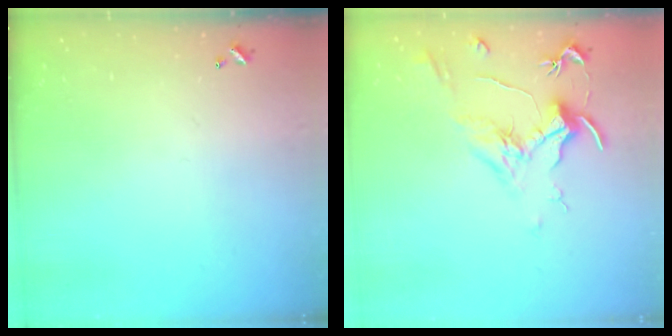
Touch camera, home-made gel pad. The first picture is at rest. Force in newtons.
{"total": 2.0, "press": 1.8, "slide": 0.8}